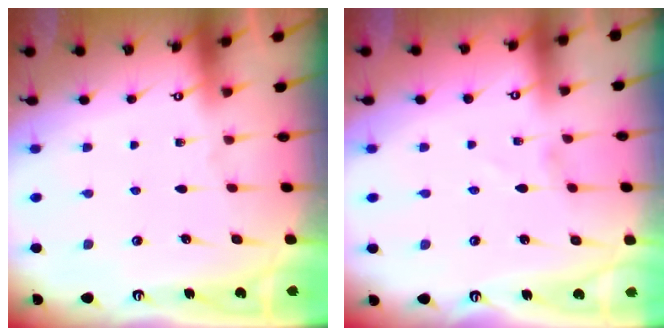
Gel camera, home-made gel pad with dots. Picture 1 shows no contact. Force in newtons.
{"total": 1.5, "press": 1.5, "slide": 0.0}